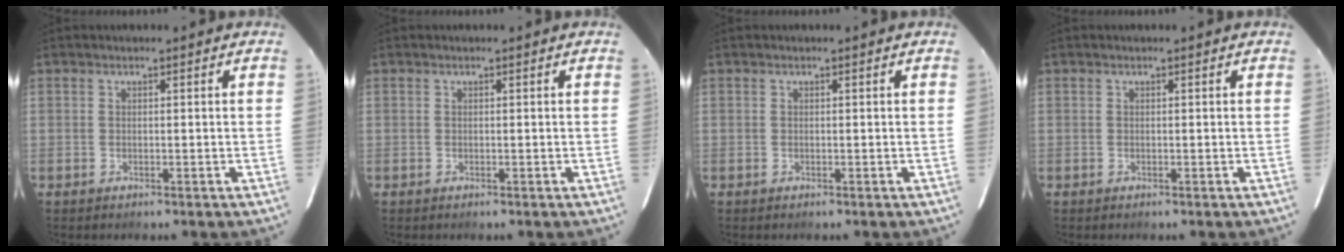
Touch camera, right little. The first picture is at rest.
{"total": 0.0}
{"total": 0.0}
{"total": 0.0}